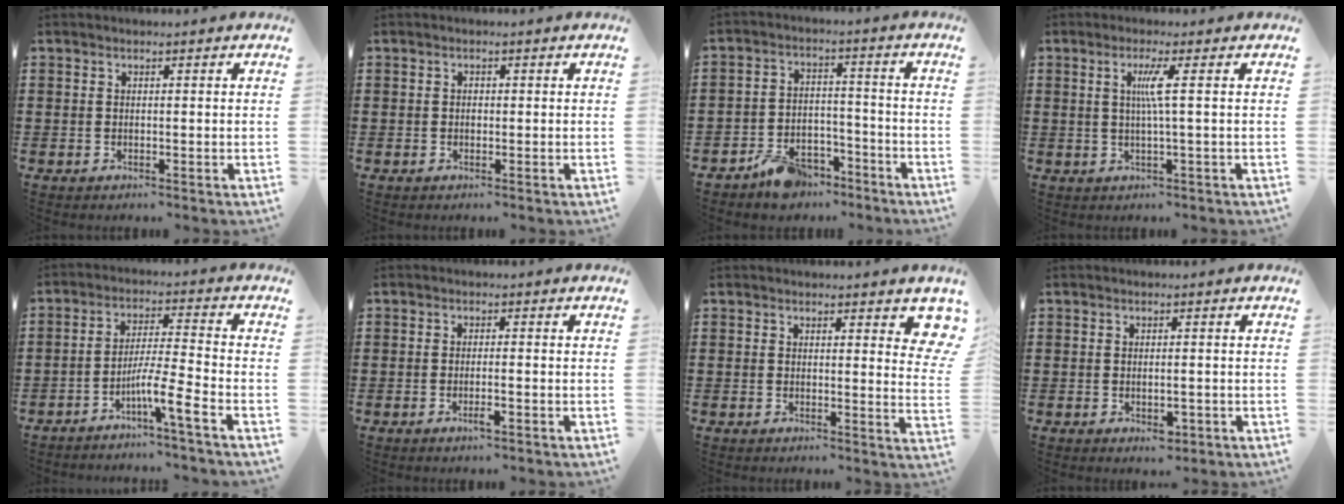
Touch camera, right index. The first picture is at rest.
{"total": 0.7, "force": [-0.1, 0.5, 0.5], "torque": [-0.012, -0.001, -0.001]}
{"total": 6.0, "force": [-4.9, 2.7, 2.0], "torque": [-0.044, 0.019, -0.095]}
{"total": 3.8, "force": [0.6, -0.5, 3.7], "torque": [-0.073, -0.005, 0.004]}
{"total": 6.7, "force": [-4.2, -0.2, 5.2], "torque": [-0.094, -0.004, -0.079]}
{"total": 2.0, "force": [-1.0, 0.2, 1.7], "torque": [-0.036, -0.005, -0.021]}
{"total": 3.4, "force": [2.6, 0.9, 2.0], "torque": [-0.015, -0.008, 0.041]}
{"total": 2.3, "force": [-0.7, 0.9, 2.0], "torque": [-0.036, 0.000, -0.012]}